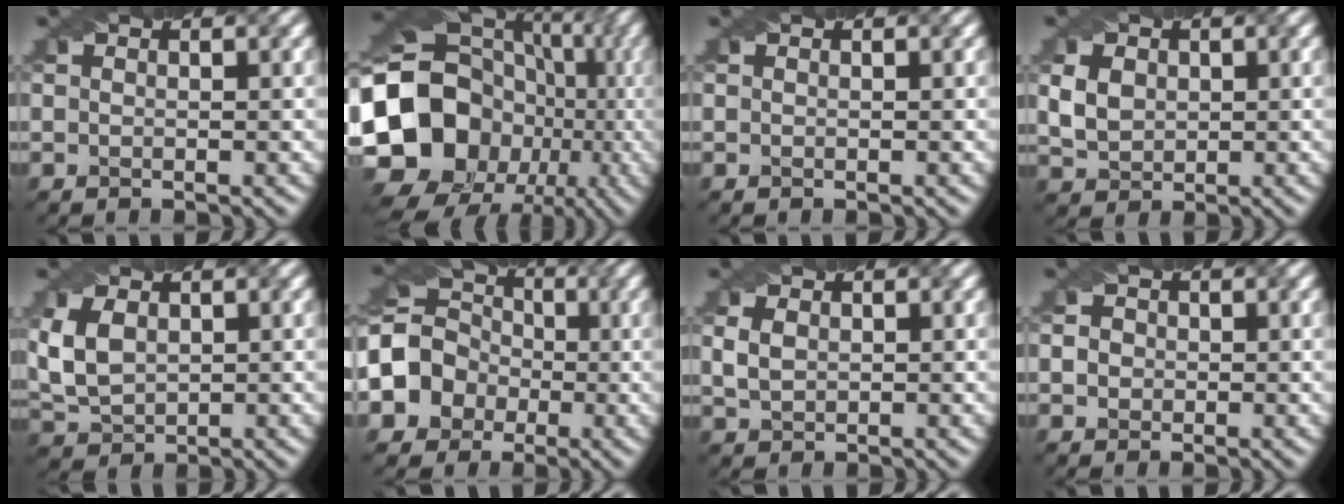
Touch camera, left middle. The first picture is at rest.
{"total": 20.2, "force": [-5.5, 16.7, 10.0], "torque": [-0.193, 0.005, -0.128]}
{"total": 0.0}
{"total": 3.6, "force": [0.8, 2.9, 2.0], "torque": [-0.059, 0.007, 0.011]}
{"total": 4.6, "force": [0.6, 3.2, 3.3], "torque": [-0.085, 0.006, 0.015]}
{"total": 8.6, "force": [-1.8, 7.4, 4.1], "torque": [-0.073, 0.002, -0.055]}
{"total": 1.9, "force": [0.2, 1.5, 1.3], "torque": [-0.032, 0.003, 0.007]}
{"total": 2.9, "force": [0.6, 2.5, 1.4], "torque": [-0.015, 0.019, -0.008]}